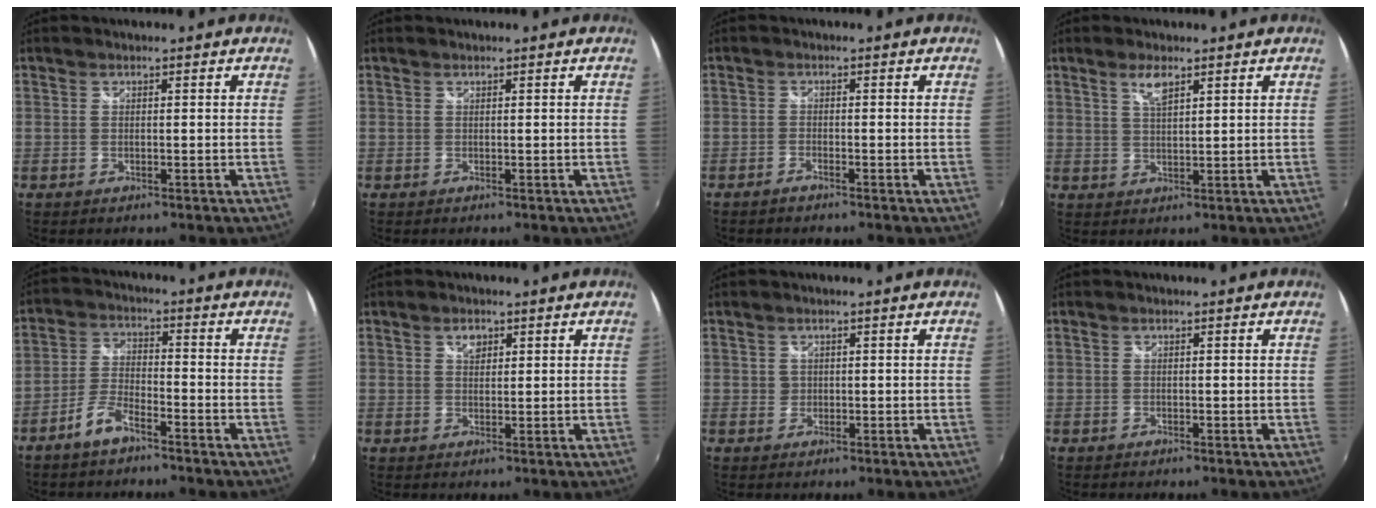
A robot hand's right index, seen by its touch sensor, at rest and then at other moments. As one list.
[{"total": 0.0}, {"total": 1.2, "force": [-1.0, 0.3, 0.5], "torque": [-0.020, -0.001, -0.024]}, {"total": 3.7, "force": [2.3, 1.1, 2.7], "torque": [-0.049, 0.001, 0.043]}, {"total": 5.4, "force": [-4.0, 1.7, 3.2], "torque": [-0.082, 0.006, -0.080]}, {"total": 2.3, "force": [1.2, 1.6, 1.2], "torque": [-0.015, 0.005, 0.020]}, {"total": 1.2, "force": [0.3, 1.2, 0.1], "torque": [0.003, 0.002, 0.004]}, {"total": 0.0}]